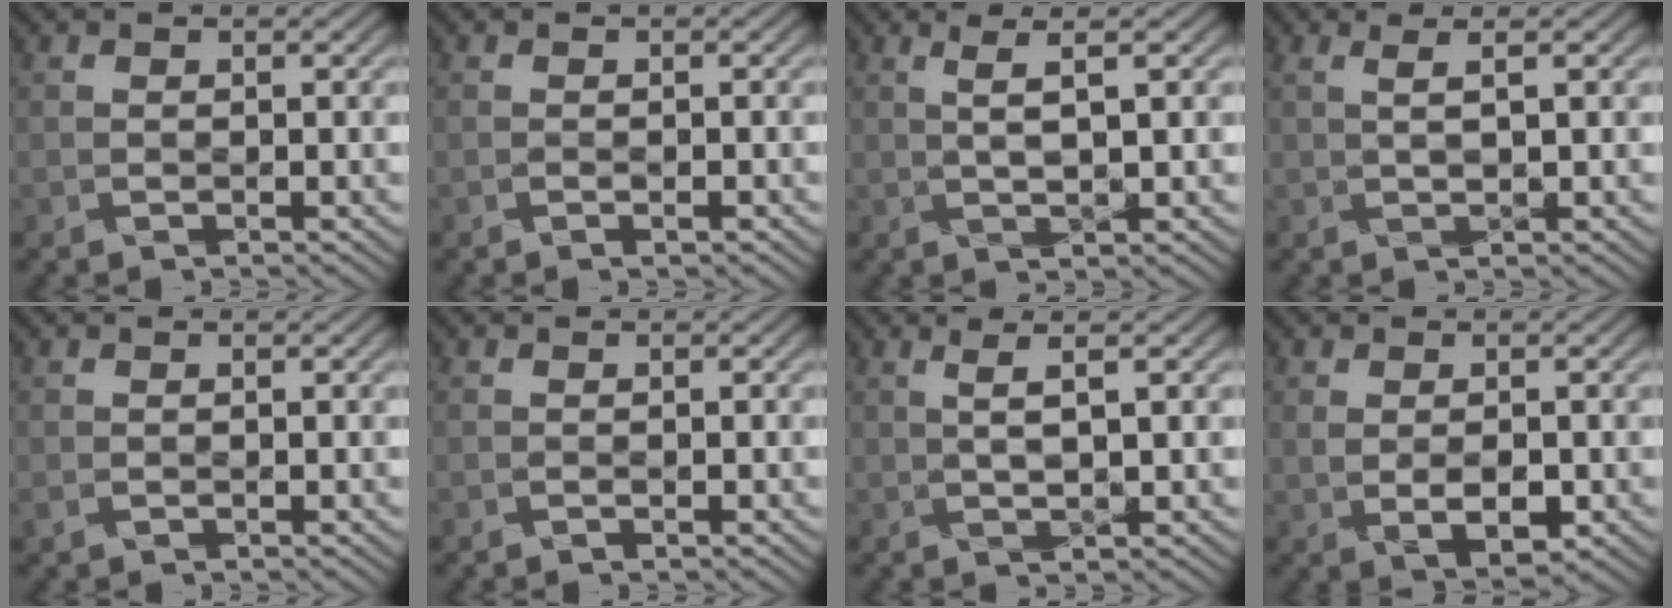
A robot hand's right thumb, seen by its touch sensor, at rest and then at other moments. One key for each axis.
{"total": 0.9, "fx": -0.7, "fy": 0.0, "fz": 0.5, "tx": -0.002, "ty": 0.001, "tz": -0.009}
{"total": 2.4, "fx": 0.7, "fy": -1.2, "fz": 1.9, "tx": -0.059, "ty": 0.001, "tz": 0.031}
{"total": 1.8, "fx": 0.7, "fy": -0.5, "fz": 1.6, "tx": -0.053, "ty": 0.002, "tz": 0.030}
{"total": 1.1, "fx": -0.5, "fy": 0.8, "fz": 0.5, "tx": -0.024, "ty": 0.001, "tz": -0.002}
{"total": 0.0}
{"total": 2.1, "fx": 0.6, "fy": -1.1, "fz": 1.6, "tx": -0.055, "ty": 0.002, "tz": 0.029}
{"total": 4.5, "fx": -0.3, "fy": 2.7, "fz": 3.6, "tx": -0.079, "ty": -0.009, "tz": 0.006}